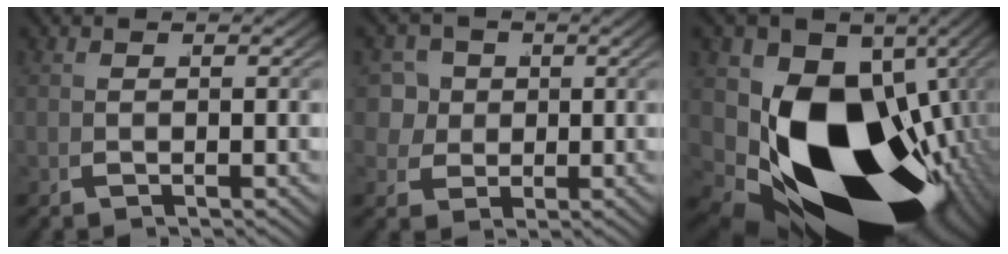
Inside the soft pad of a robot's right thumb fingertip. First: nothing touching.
{"total": 5.9, "force": [0.9, 5.2, 2.7], "torque": [-0.061, -0.024, 0.024]}
{"total": 31.9, "force": [-5.6, 20.3, 23.9], "torque": [-0.417, -0.093, -0.047]}